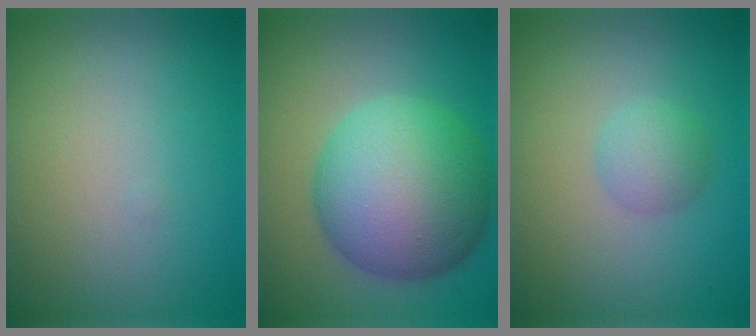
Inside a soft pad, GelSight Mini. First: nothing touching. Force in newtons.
{"total": 12.1, "press": 12.1, "slide": 0.1}
{"total": 2.1, "press": 2.1, "slide": 0.0}